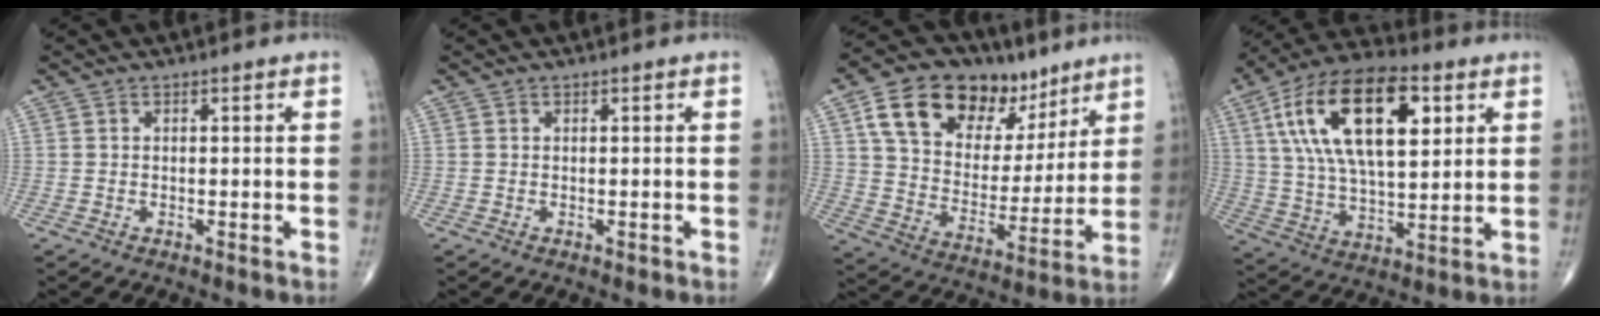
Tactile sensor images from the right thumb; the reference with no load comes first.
{"total": 0.0}
{"total": 22.0, "force": [11.8, 13.5, 12.7], "torque": [-0.169, -0.022, 0.203]}
{"total": 23.6, "force": [7.8, 11.1, 19.2], "torque": [-0.343, -0.001, 0.134]}